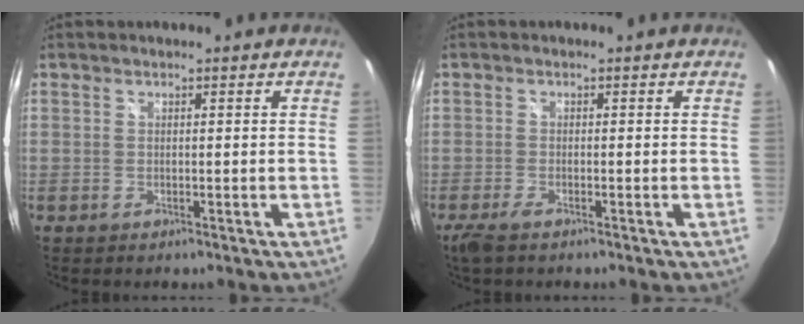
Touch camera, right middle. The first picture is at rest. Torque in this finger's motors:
{"motor_torque": [0.57, -0.61, 0.08, 0.05]}